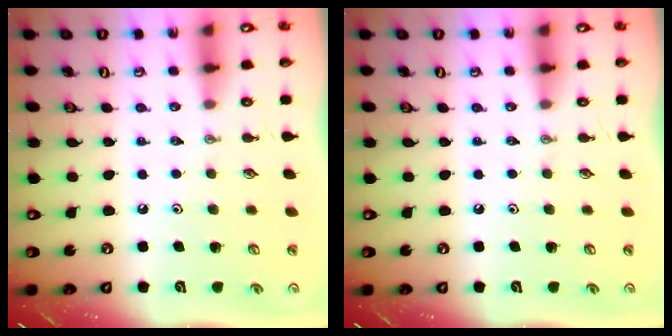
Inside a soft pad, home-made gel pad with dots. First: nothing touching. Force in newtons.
{"total": 0.0}